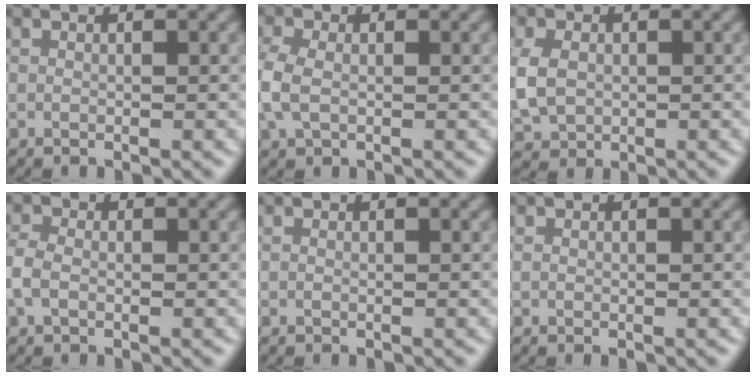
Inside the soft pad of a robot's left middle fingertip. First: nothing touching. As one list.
[{"total": 3.3, "force": [-0.3, 2.3, 2.4], "torque": [-0.065, 0.000, -0.012]}, {"total": 4.3, "force": [-0.1, 3.4, 2.6], "torque": [-0.068, -0.005, 0.004]}, {"total": 2.1, "force": [-0.6, 1.4, 1.5], "torque": [-0.037, 0.005, -0.017]}, {"total": 0.0}, {"total": 0.0}]